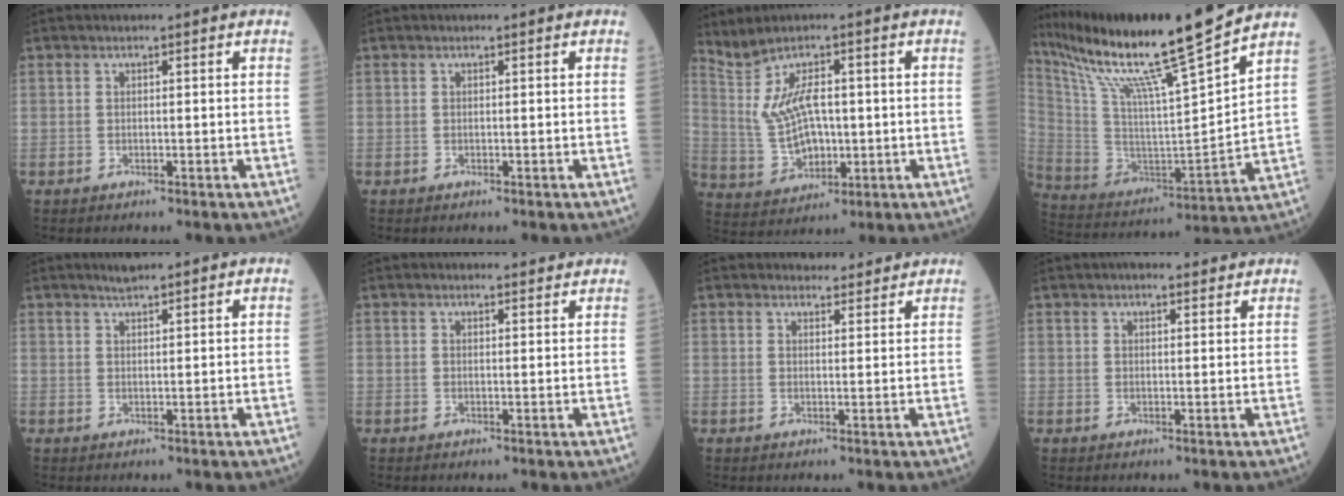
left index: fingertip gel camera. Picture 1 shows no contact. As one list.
[{"total": 0.0}, {"total": 8.4, "force": [1.5, 4.3, 7.0], "torque": [-0.149, 0.015, 0.048]}, {"total": 21.6, "force": [17.2, -1.6, 12.9], "torque": [-0.235, -0.026, 0.300]}, {"total": 1.9, "force": [1.8, -0.1, 0.7], "torque": [-0.015, 0.006, 0.034]}, {"total": 3.7, "force": [3.6, 0.6, 0.5], "torque": [-0.005, 0.009, 0.040]}, {"total": 4.5, "force": [4.3, 1.0, 0.4], "torque": [-0.001, 0.008, 0.052]}, {"total": 4.7, "force": [4.1, 1.0, 2.0], "torque": [-0.025, 0.022, 0.056]}]